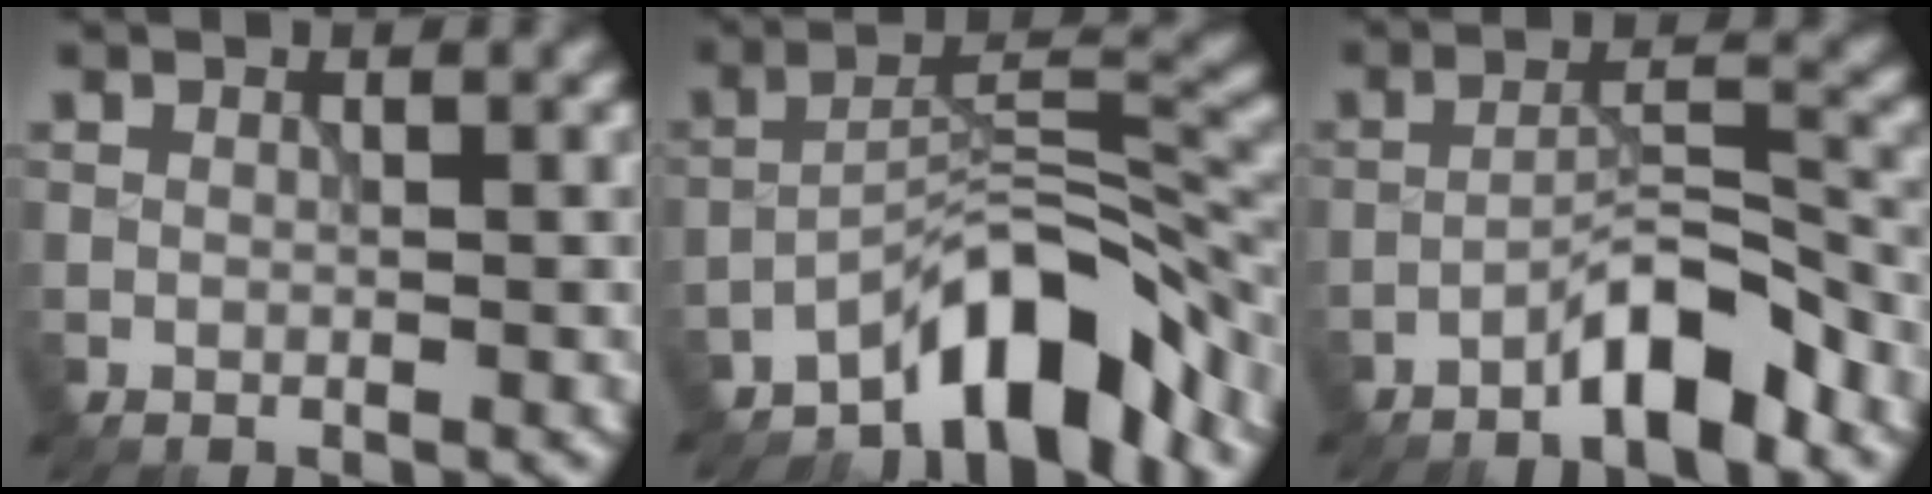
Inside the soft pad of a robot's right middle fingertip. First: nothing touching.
{"total": 7.8, "force": [-6.0, 2.0, 4.5], "torque": [-0.062, 0.018, -0.107]}
{"total": 4.7, "force": [-3.3, 0.8, 3.2], "torque": [-0.052, 0.017, -0.065]}